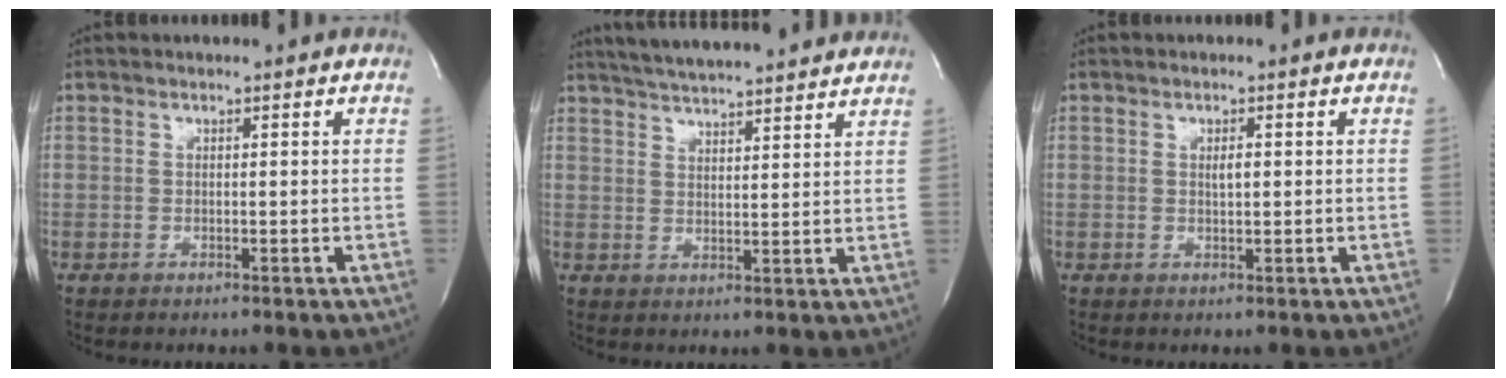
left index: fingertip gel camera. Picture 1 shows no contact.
{"total": 15.3, "force": [13.9, 1.3, 6.2], "torque": [-0.107, 0.029, 0.196]}
{"total": 1.2, "force": [0.2, 0.3, 1.2], "torque": [-0.022, 0.001, 0.005]}